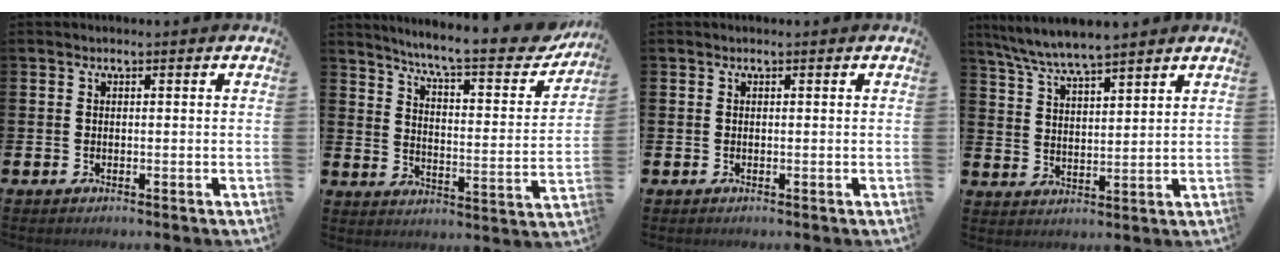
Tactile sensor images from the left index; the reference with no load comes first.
{"total": 8.6, "force": [7.5, 1.2, 4.1], "torque": [-0.086, -0.054, 0.116]}
{"total": 0.0}
{"total": 6.6, "force": [6.3, 0.1, 1.7], "torque": [-0.061, -0.026, 0.115]}